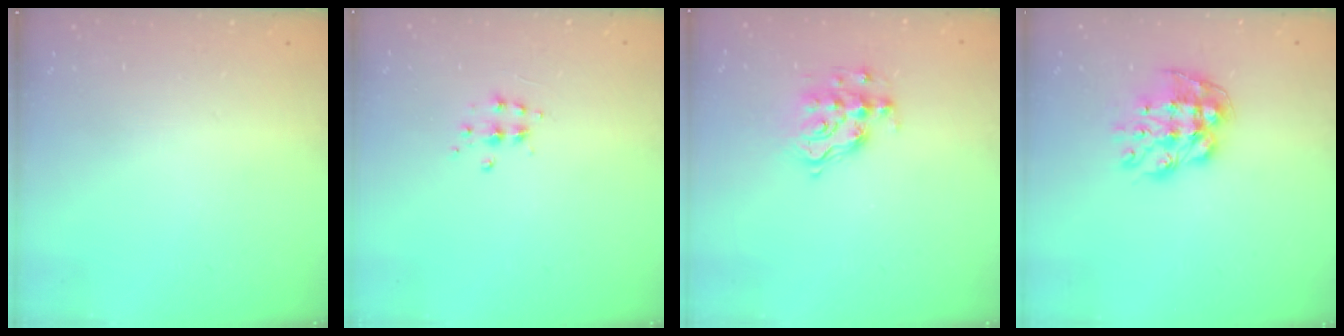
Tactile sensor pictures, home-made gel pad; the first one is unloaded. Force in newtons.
{"total": 4.9, "press": 4.9, "slide": 0.6}
{"total": 10.4, "press": 10.4, "slide": 0.5}
{"total": 10.1, "press": 10.0, "slide": 0.8}